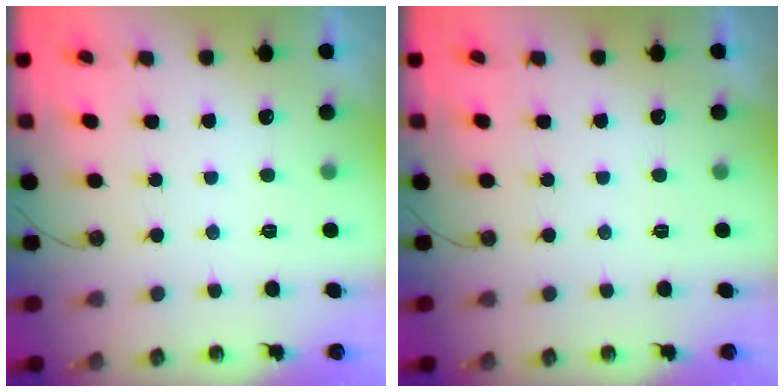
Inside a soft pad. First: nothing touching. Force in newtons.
{"total": 0.0}